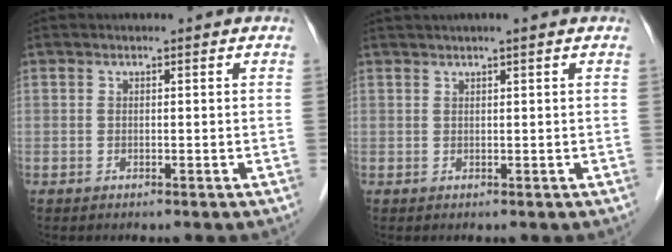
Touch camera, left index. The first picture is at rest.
{"total": 1.9, "force": [1.3, -0.5, 1.2], "torque": [-0.022, 0.010, 0.030]}